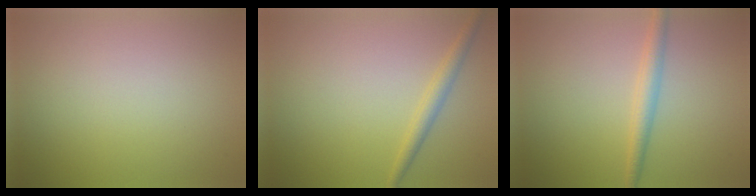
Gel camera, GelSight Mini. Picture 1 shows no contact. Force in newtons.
{"total": 1.8, "press": 1.8, "slide": 0.0}
{"total": 2.2, "press": 2.2, "slide": 0.1}